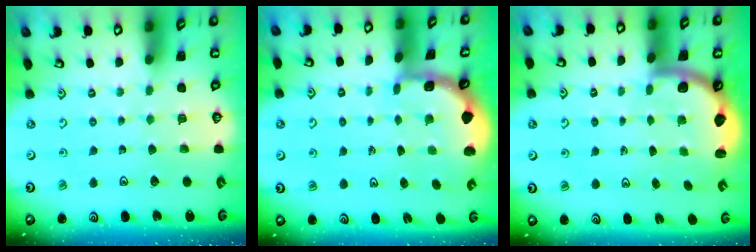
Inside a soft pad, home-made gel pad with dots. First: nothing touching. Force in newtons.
{"total": 1.8, "press": 1.8, "slide": 0.2}
{"total": 2.2, "press": 2.1, "slide": 0.5}